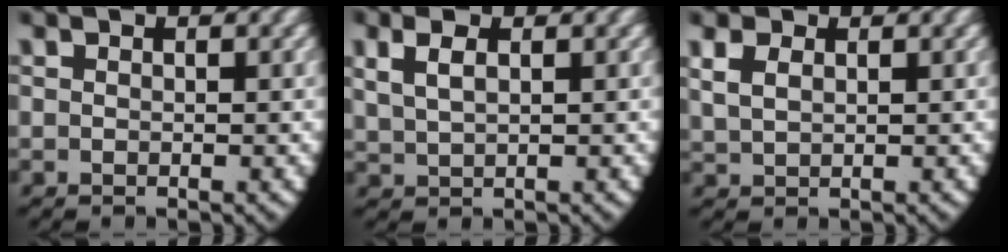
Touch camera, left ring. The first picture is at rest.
{"total": 2.4, "force": [1.3, 1.1, 1.7], "torque": [-0.041, 0.001, 0.032]}
{"total": 2.6, "force": [1.3, 1.8, 1.4], "torque": [-0.038, -0.002, 0.032]}